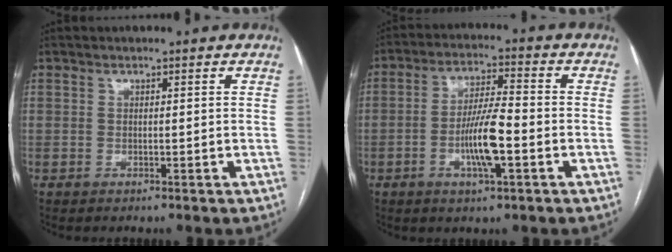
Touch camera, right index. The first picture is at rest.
{"total": 8.7, "force": [-2.6, 1.3, 8.2], "torque": [-0.156, 0.002, -0.049]}